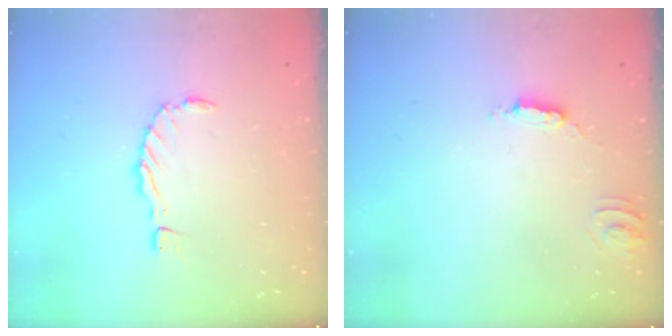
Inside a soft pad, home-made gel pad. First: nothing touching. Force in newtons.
{"total": 2.2, "press": 2.2, "slide": 0.1}